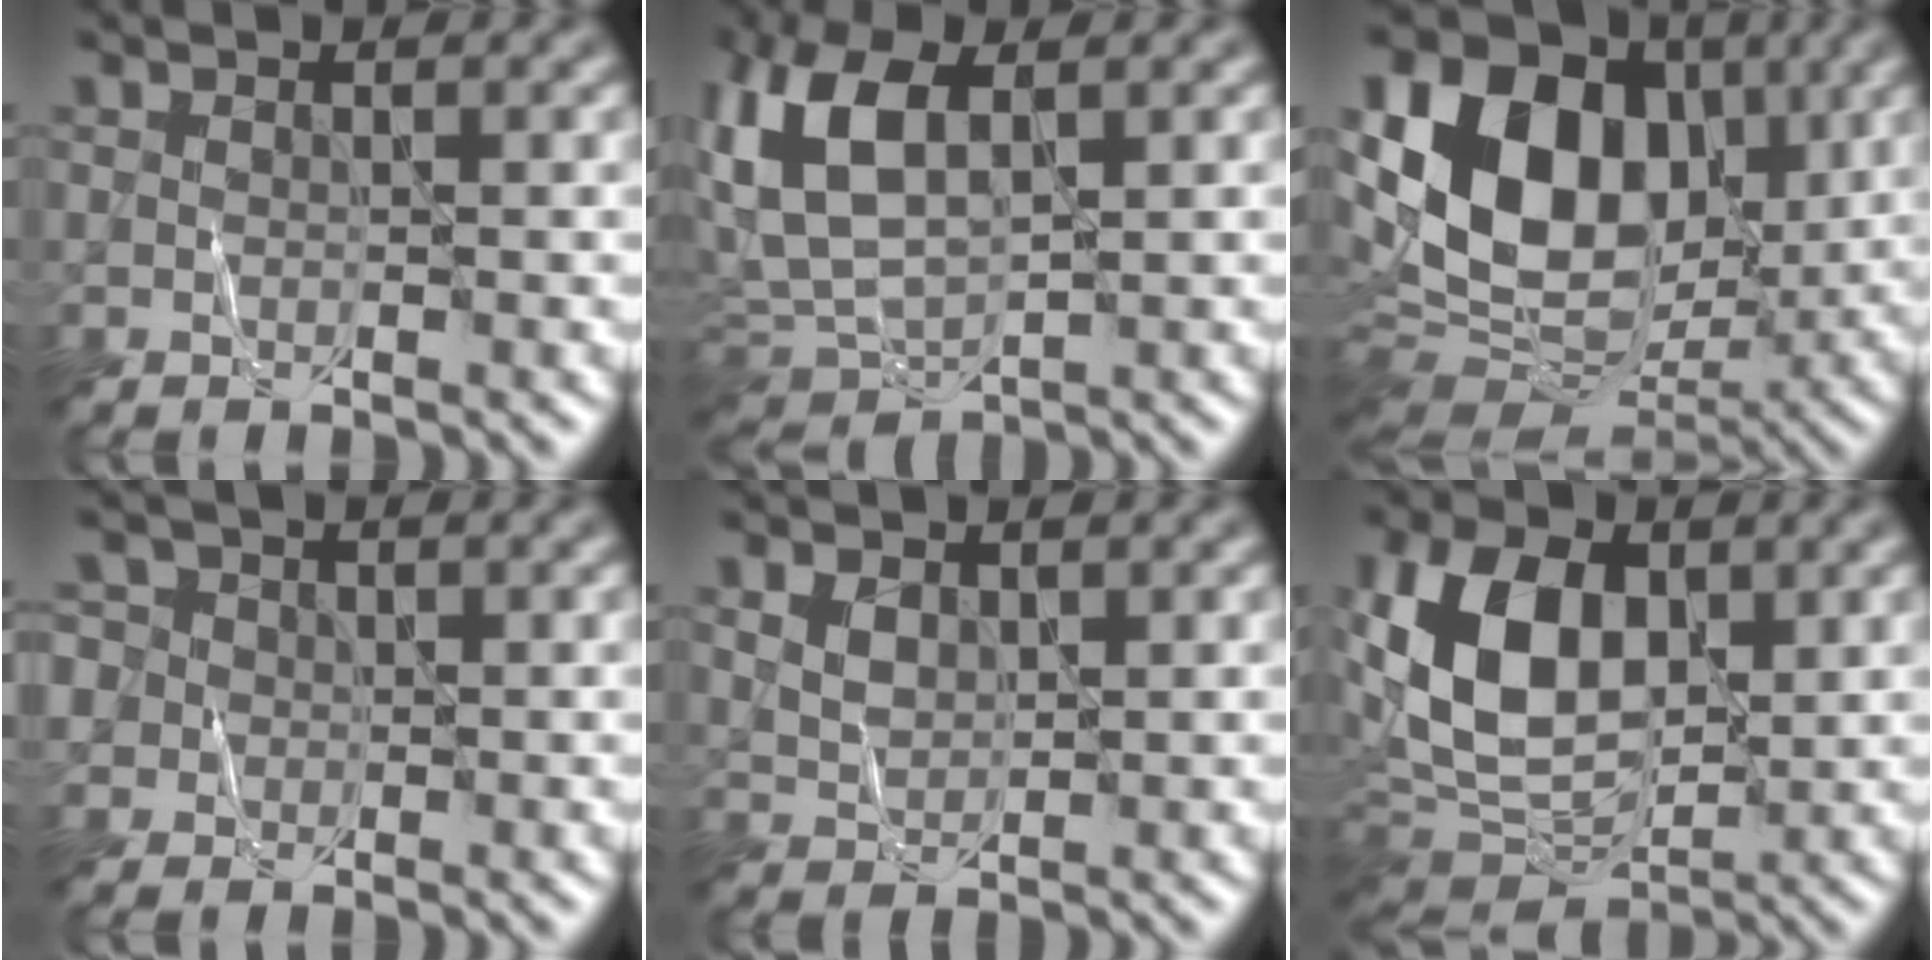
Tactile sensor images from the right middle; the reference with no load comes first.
{"total": 8.0, "force": [2.1, 4.4, 6.4], "torque": [-0.152, 0.014, 0.033]}
{"total": 15.6, "force": [3.4, 11.1, 10.4], "torque": [-0.186, 0.024, 0.053]}
{"total": 4.5, "force": [0.9, 4.2, 1.5], "torque": [-0.027, 0.039, -0.009]}
{"total": 1.8, "force": [0.9, 1.2, 0.9], "torque": [-0.021, 0.001, 0.022]}
{"total": 10.4, "force": [1.8, 6.9, 7.6], "torque": [-0.176, 0.001, 0.032]}